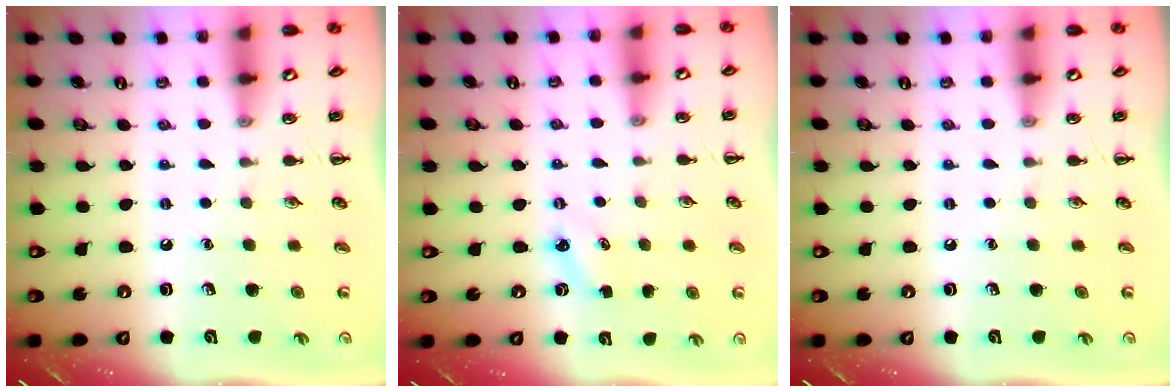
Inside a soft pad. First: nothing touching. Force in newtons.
{"total": 2.9, "press": 2.7, "slide": 0.8}
{"total": 0.0}